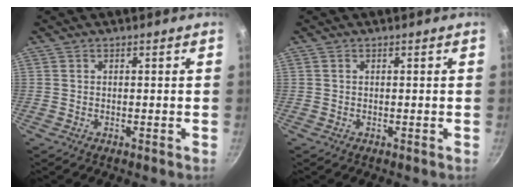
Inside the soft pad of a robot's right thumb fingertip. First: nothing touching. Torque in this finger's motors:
{"motor_torque": [0.09, 0.01, 0.29, 0.07, -0.01]}